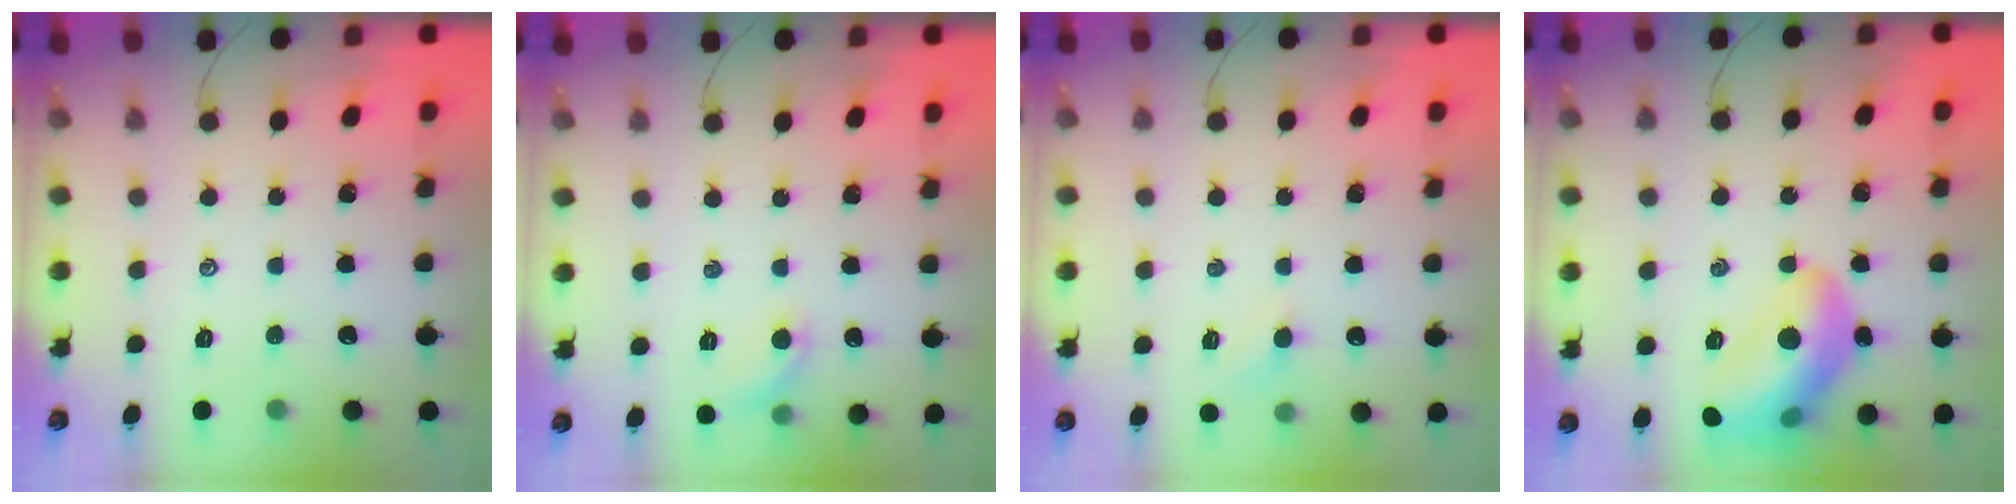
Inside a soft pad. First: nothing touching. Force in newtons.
{"total": 6.0, "press": 5.9, "slide": 1.3}
{"total": 2.7, "press": 2.6, "slide": 0.9}
{"total": 16.7, "press": 16.6, "slide": 2.0}